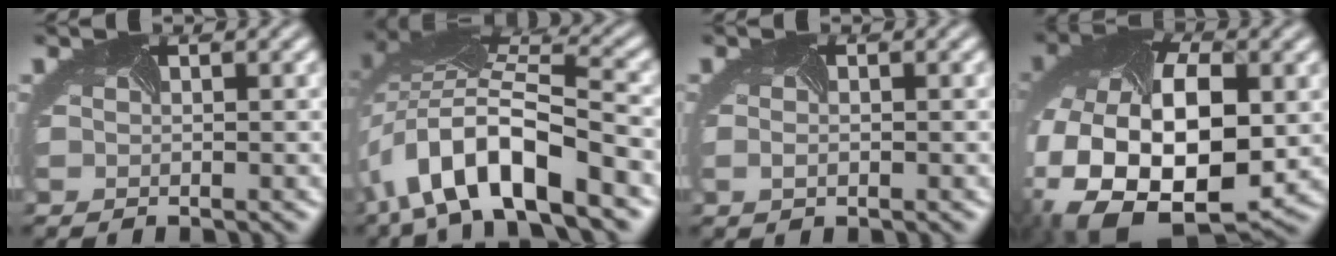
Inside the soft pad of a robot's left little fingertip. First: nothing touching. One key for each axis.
{"total": 11.1, "fx": -5.1, "fy": 4.1, "fz": 9.0, "tx": -0.174, "ty": 0.018, "tz": -0.097}
{"total": 1.0, "fx": 0.0, "fy": 0.8, "fz": 0.6, "tx": -0.009, "ty": 0.005, "tz": 0.001}
{"total": 15.6, "fx": -3.3, "fy": 9.5, "fz": 12.0, "tx": -0.243, "ty": -0.034, "tz": -0.040}